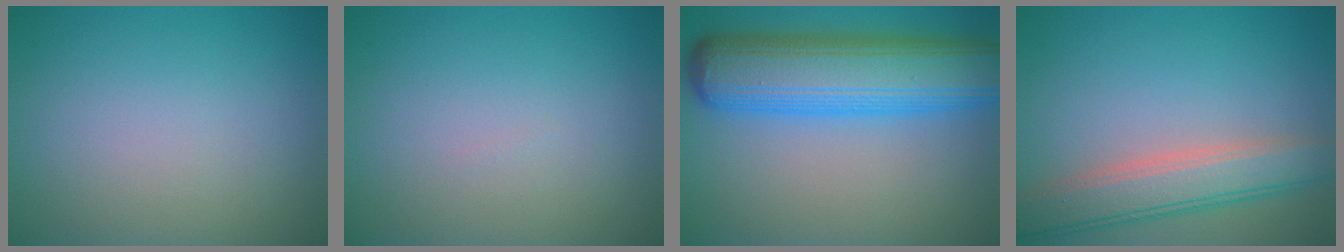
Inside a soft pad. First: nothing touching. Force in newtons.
{"total": 0.0}
{"total": 10.5, "press": 10.5, "slide": 0.4}
{"total": 5.1, "press": 5.1, "slide": 0.3}